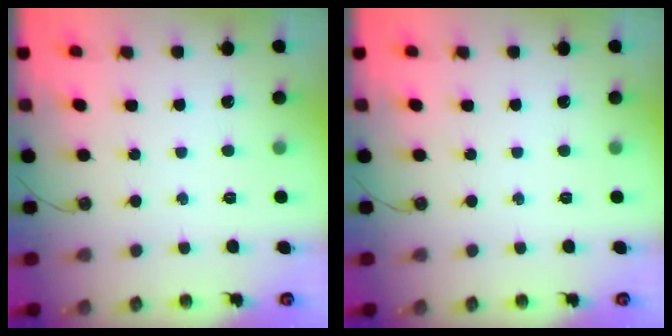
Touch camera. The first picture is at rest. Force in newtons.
{"total": 0.0}